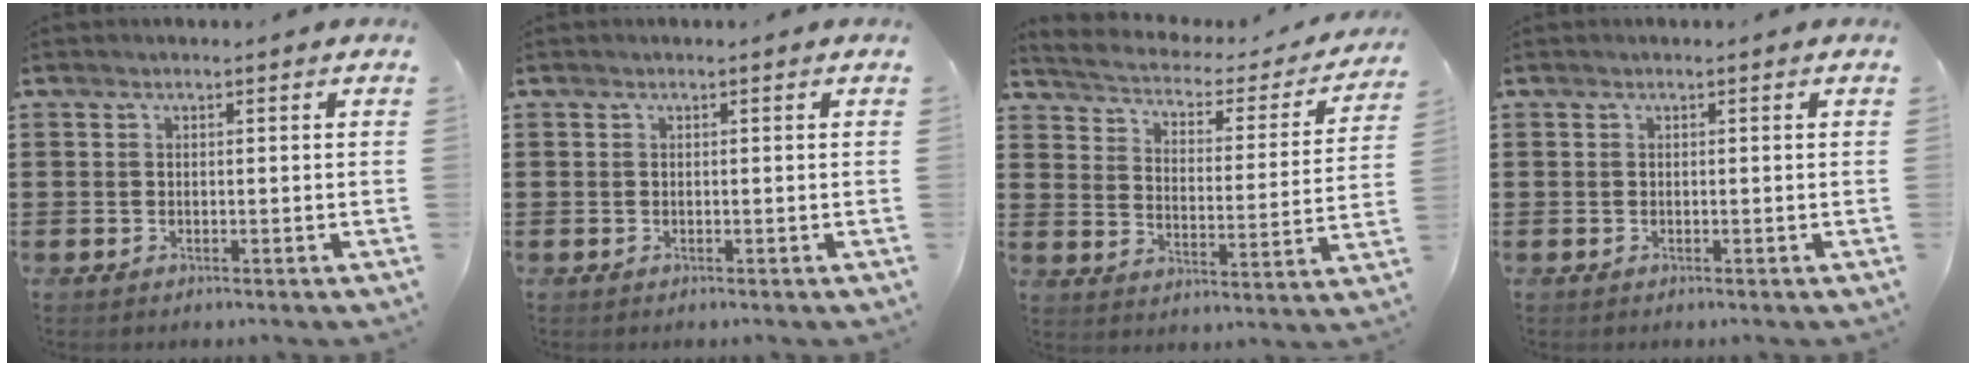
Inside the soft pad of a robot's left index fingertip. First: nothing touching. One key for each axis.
{"total": 0.0}
{"total": 2.5, "fx": 2.2, "fy": 0.6, "fz": 1.0, "tx": -0.037, "ty": -0.024, "tz": 0.027}
{"total": 0.0}